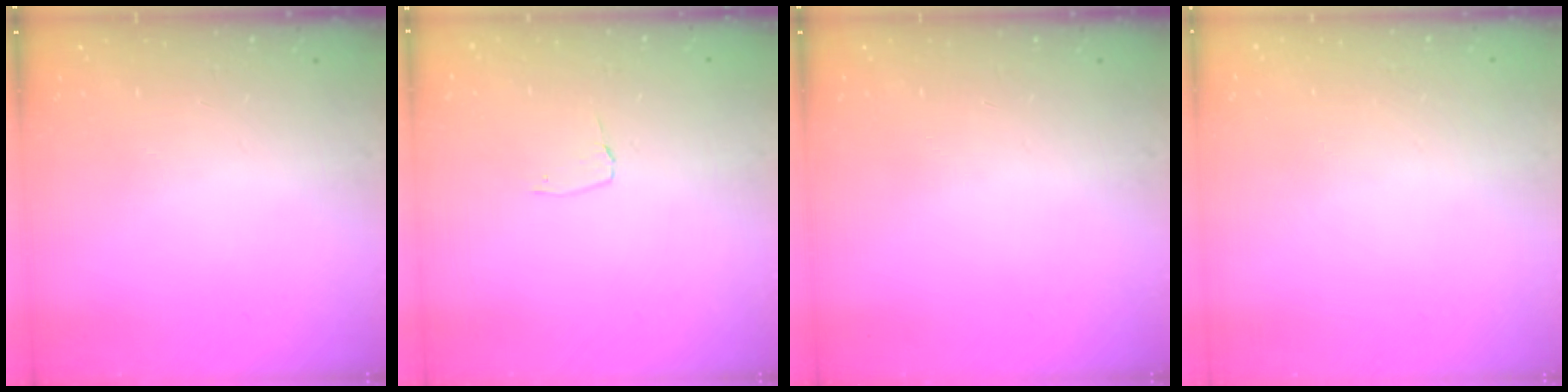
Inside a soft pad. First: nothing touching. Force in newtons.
{"total": 2.7, "press": 2.7, "slide": 0.3}
{"total": 0.0}
{"total": 0.0}